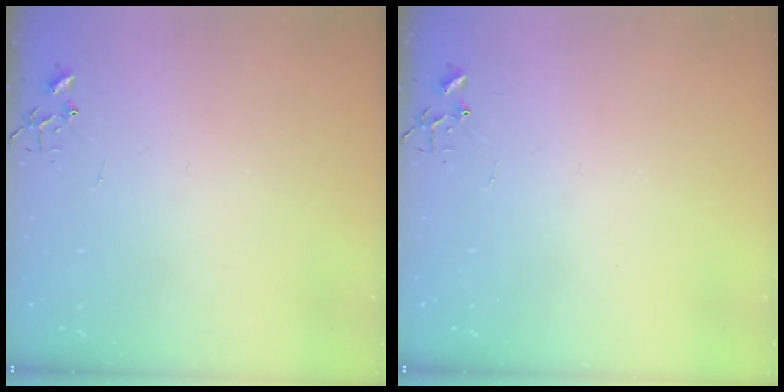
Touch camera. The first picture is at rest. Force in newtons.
{"total": 0.0}